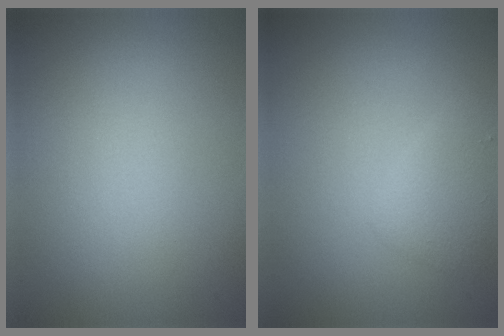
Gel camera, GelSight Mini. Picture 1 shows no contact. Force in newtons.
{"total": 1.9, "press": 1.9, "slide": 0.0}